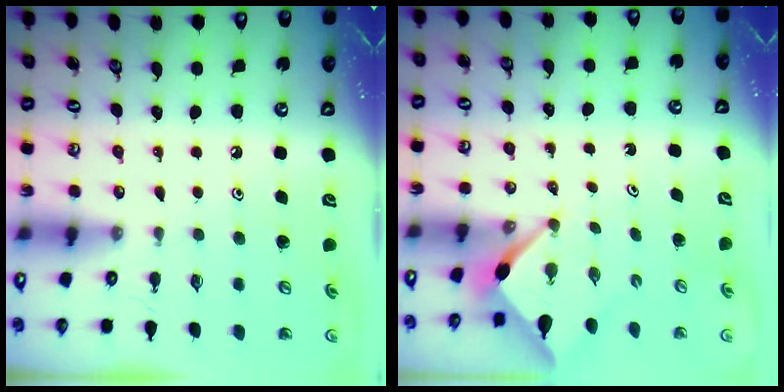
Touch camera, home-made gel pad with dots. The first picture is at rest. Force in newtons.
{"total": 2.7, "press": 2.6, "slide": 0.3}